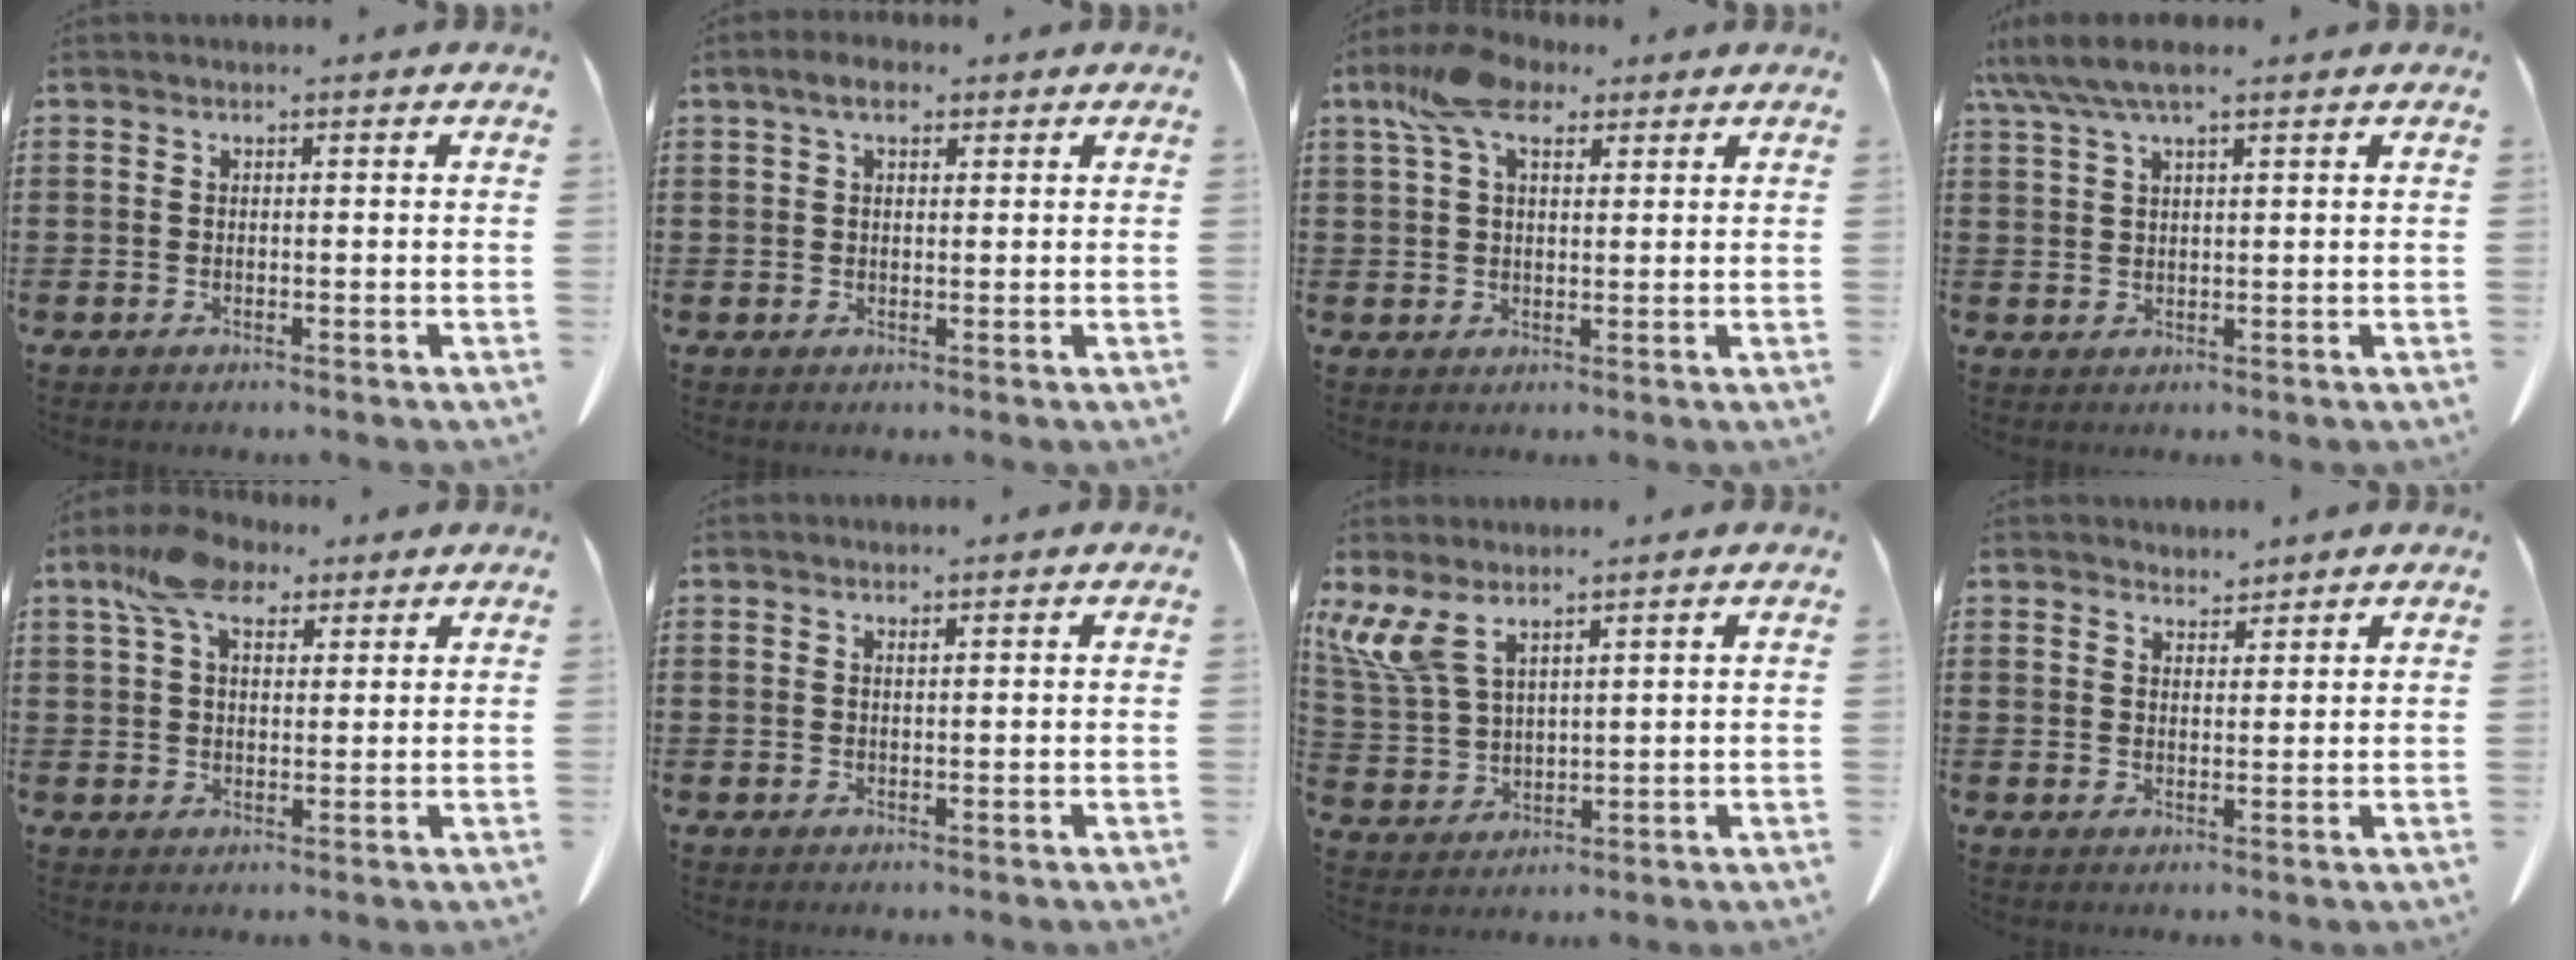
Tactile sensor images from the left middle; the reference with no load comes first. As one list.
[{"total": 3.7, "force": [2.1, 1.6, 2.6], "torque": [-0.050, 0.006, 0.035]}, {"total": 8.0, "force": [4.7, 3.8, 5.3], "torque": [-0.111, 0.010, 0.086]}, {"total": 5.4, "force": [3.9, 0.8, 3.6], "torque": [-0.077, -0.005, 0.071]}, {"total": 7.7, "force": [4.9, 3.9, 4.4], "torque": [-0.097, 0.010, 0.091]}, {"total": 0.6, "force": [0.5, 0.0, 0.2], "torque": [-0.006, -0.002, 0.011]}, {"total": 6.6, "force": [4.1, 2.4, 4.6], "torque": [-0.126, -0.011, 0.072]}, {"total": 2.4, "force": [2.4, 0.4, -0.2], "torque": [-0.002, -0.003, 0.047]}]